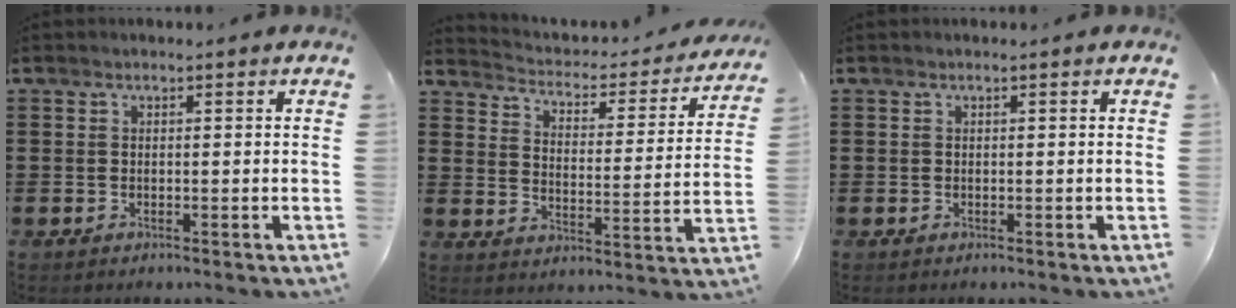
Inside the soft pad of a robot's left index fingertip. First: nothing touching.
{"total": 2.3, "force": [2.2, 0.6, 0.3], "torque": [-0.026, -0.025, 0.027]}
{"total": 0.0}